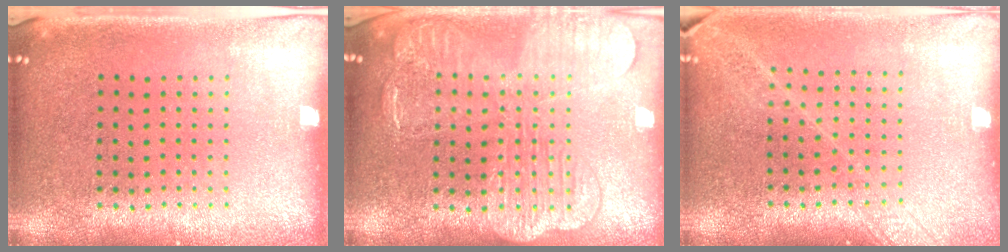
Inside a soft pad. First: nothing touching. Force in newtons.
{"total": 3.9, "press": 3.9, "slide": 0.5}
{"total": 1.8, "press": 1.5, "slide": 1.0}